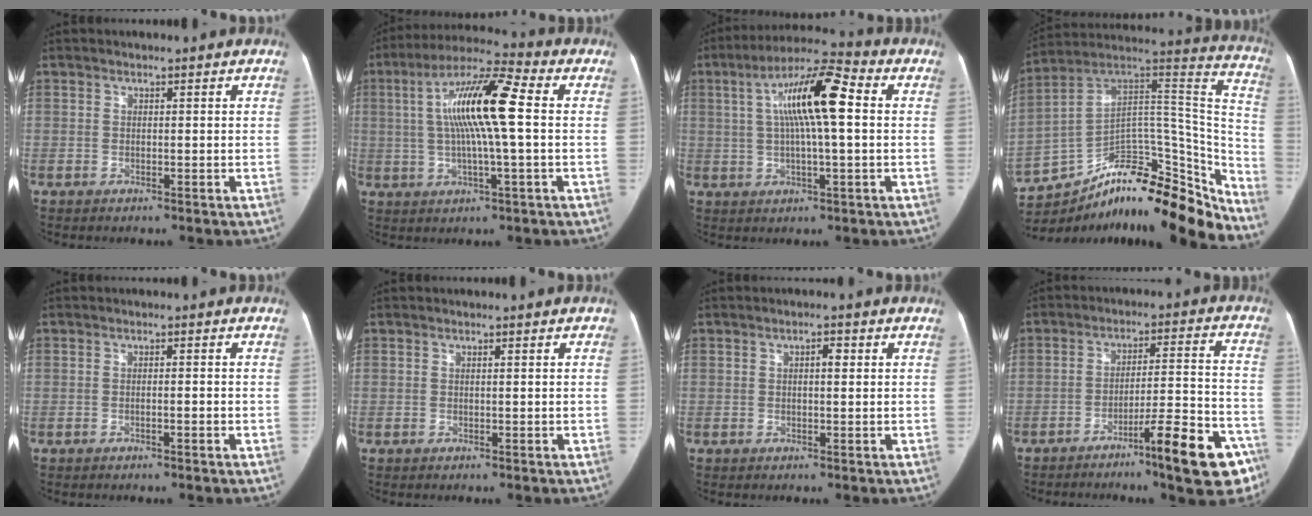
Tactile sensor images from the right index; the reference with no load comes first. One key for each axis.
{"total": 13.3, "fx": 1.2, "fy": 1.0, "fz": 13.2, "tx": -0.248, "ty": 0.020, "tz": 0.016}
{"total": 12.3, "fx": 2.0, "fy": 1.6, "fz": 12.1, "tx": -0.219, "ty": 0.028, "tz": 0.028}
{"total": 23.3, "fx": -19.0, "fy": 7.9, "fz": 11.0, "tx": -0.105, "ty": 0.087, "tz": -0.282}
{"total": 1.1, "fx": -0.4, "fy": 0.0, "fz": 1.0, "tx": -0.014, "ty": 0.005, "tz": -0.006}
{"total": 0.0}
{"total": 1.8, "fx": 0.4, "fy": 0.6, "fz": 1.6, "tx": -0.027, "ty": 0.006, "tz": 0.005}
{"total": 13.8, "fx": -8.5, "fy": 1.5, "fz": 10.7, "tx": -0.136, "ty": 0.024, "tz": -0.121}